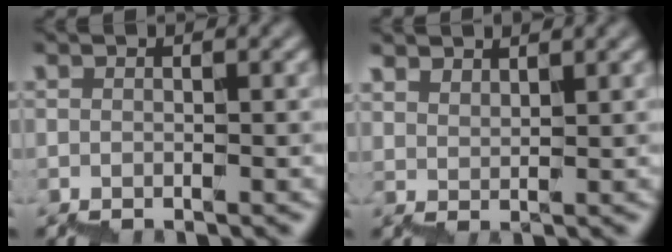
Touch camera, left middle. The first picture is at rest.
{"total": 2.8, "force": [2.8, 0.2, 0.1], "torque": [0.008, 0.009, 0.053]}